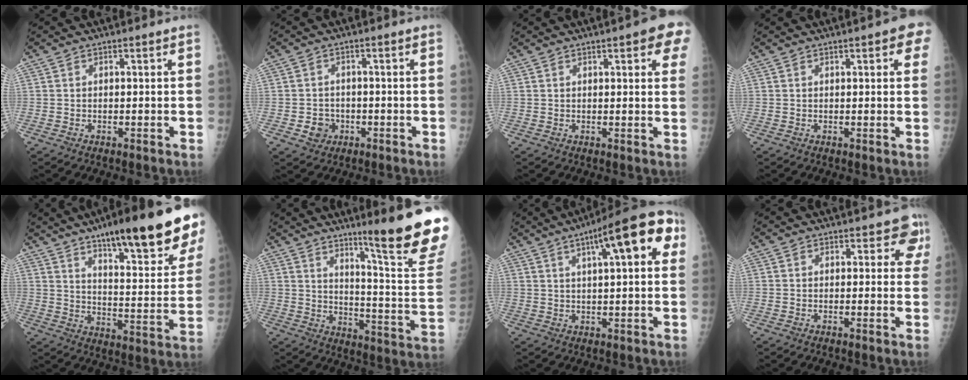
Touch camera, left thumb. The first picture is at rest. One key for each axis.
{"total": 3.5, "fx": -1.3, "fy": 3.2, "fz": 0.8, "tx": 0.004, "ty": 0.008, "tz": -0.017}
{"total": 7.0, "fx": 3.3, "fy": 1.8, "fz": 5.9, "tx": -0.049, "ty": -0.004, "tz": 0.032}
{"total": 4.0, "fx": 1.7, "fy": 1.3, "fz": 3.4, "tx": -0.023, "ty": 0.001, "tz": 0.013}
{"total": 23.1, "fx": 15.2, "fy": 4.5, "fz": 16.7, "tx": -0.212, "ty": -0.061, "tz": 0.227}
{"total": 20.8, "fx": 14.2, "fy": 0.4, "fz": 15.1, "tx": -0.174, "ty": -0.111, "tz": 0.202}
{"total": 15.4, "fx": 5.9, "fy": 4.3, "fz": 13.5, "tx": -0.165, "ty": 0.015, "tz": 0.074}
{"total": 3.7, "fx": 2.1, "fy": 2.5, "fz": 1.8, "tx": 0.018, "ty": -0.007, "tz": 0.006}